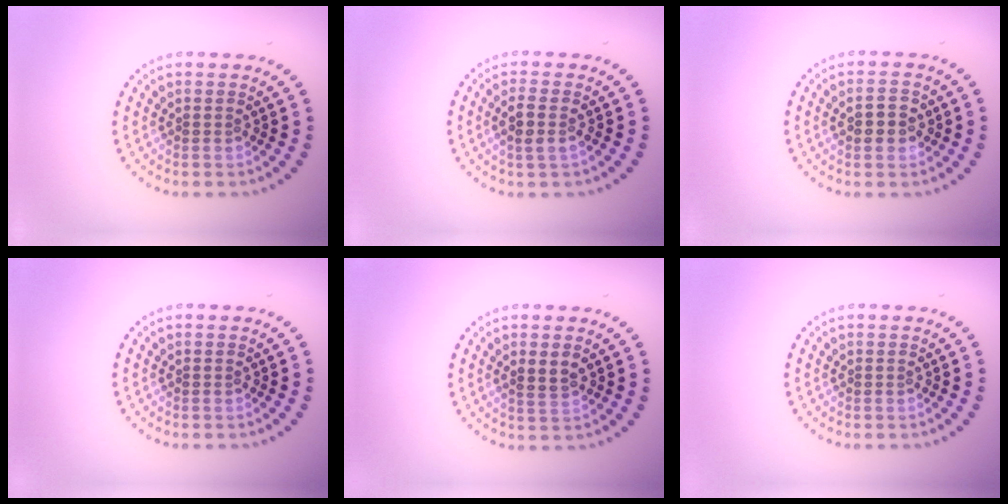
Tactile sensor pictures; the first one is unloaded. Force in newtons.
{"total": 2.0, "press": 1.8, "slide": 0.7}
{"total": 2.7, "press": 2.7, "slide": 0.1}
{"total": 0.0}
{"total": 1.9, "press": 1.8, "slide": 0.7}
{"total": 0.0}